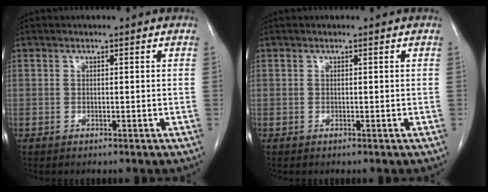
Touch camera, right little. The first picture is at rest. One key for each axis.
{"total": 0.0}